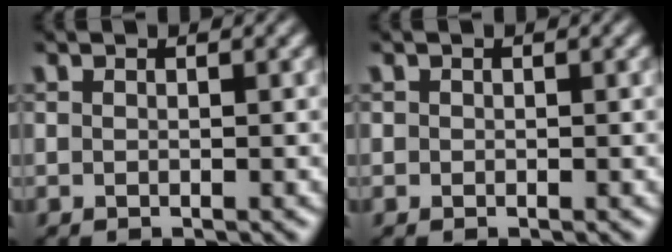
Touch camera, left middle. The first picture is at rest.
{"total": 0.0}